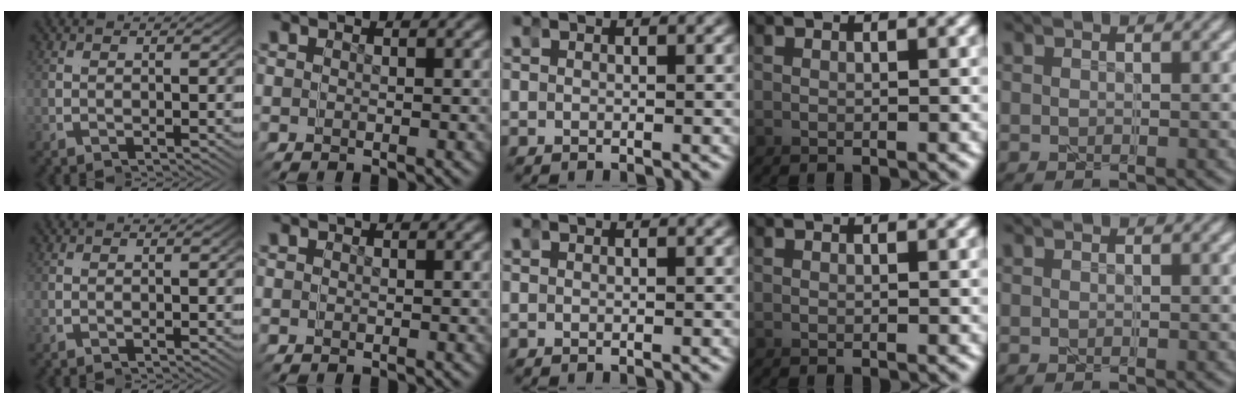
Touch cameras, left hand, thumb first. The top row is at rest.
{}